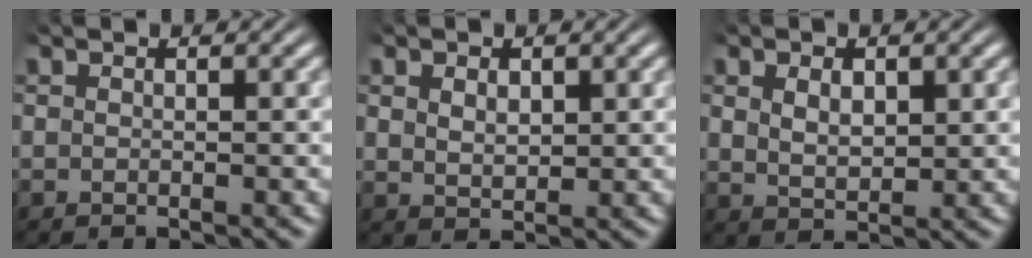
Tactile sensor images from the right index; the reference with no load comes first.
{"total": 1.7, "force": [0.7, 0.8, 1.3], "torque": [-0.026, -0.013, 0.028]}
{"total": 2.7, "force": [0.7, 1.5, 2.1], "torque": [-0.040, -0.014, 0.025]}